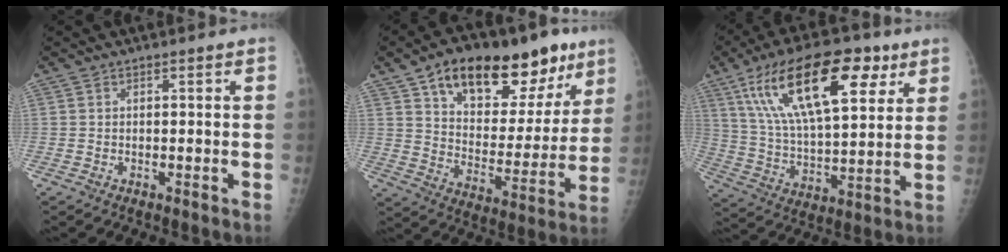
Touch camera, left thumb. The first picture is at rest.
{"total": 25.0, "force": [14.6, 12.5, 16.0], "torque": [-0.191, -0.028, 0.227]}
{"total": 23.8, "force": [11.4, 10.1, 18.3], "torque": [-0.294, -0.018, 0.197]}